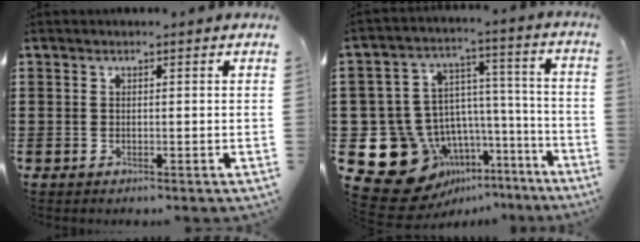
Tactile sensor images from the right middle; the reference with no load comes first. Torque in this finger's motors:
{"motor_torque": [1.29, -0.85, 0.18, 0.08]}